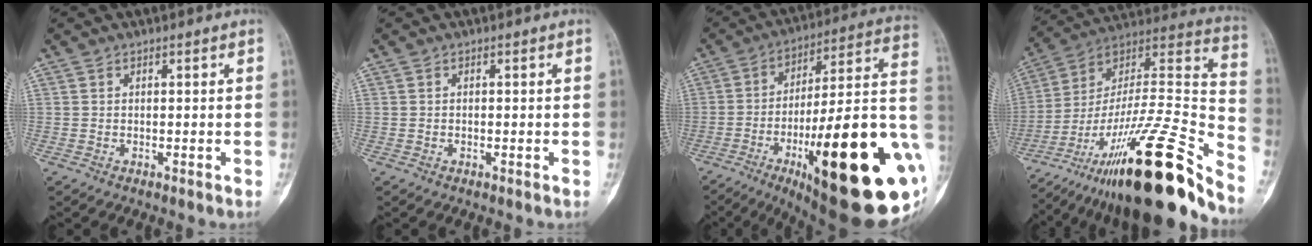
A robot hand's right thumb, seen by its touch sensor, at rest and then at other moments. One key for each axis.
{"total": 0.0}
{"total": 36.6, "fx": -10.0, "fy": 9.6, "fz": 33.9, "tx": -0.412, "ty": 0.026, "tz": -0.145}
{"total": 35.3, "fx": -23.7, "fy": 7.0, "fz": 25.2, "tx": -0.357, "ty": 0.075, "tz": -0.385}